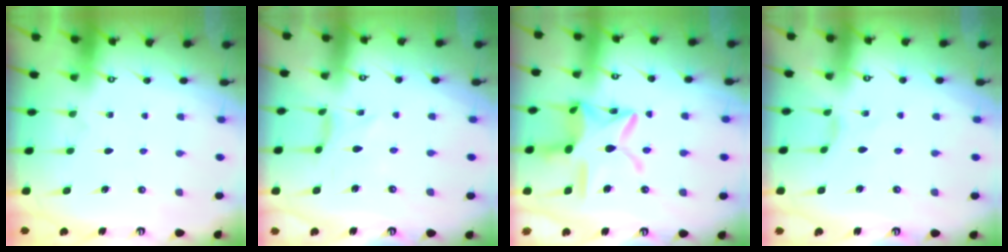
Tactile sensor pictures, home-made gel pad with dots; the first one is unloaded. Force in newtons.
{"total": 0.0}
{"total": 17.3, "press": 17.3, "slide": 1.4}
{"total": 0.0}